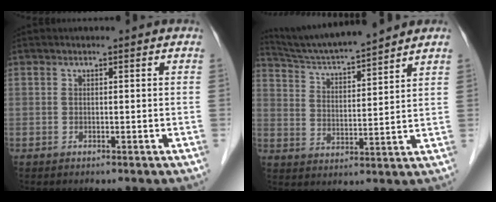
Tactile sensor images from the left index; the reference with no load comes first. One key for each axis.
{"total": 12.3, "fx": 11.4, "fy": -0.3, "fz": 4.4, "tx": -0.084, "ty": 0.013, "tz": 0.197}